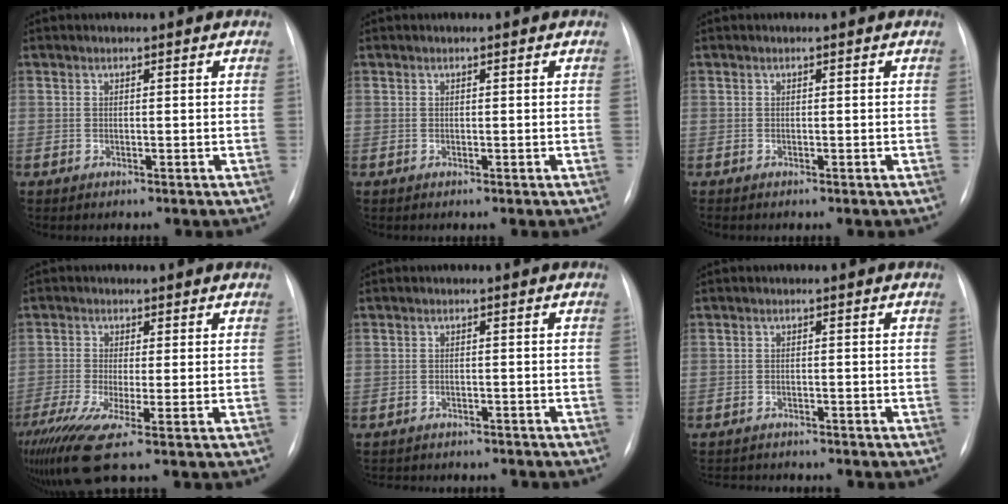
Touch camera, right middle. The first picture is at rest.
{"total": 0.0}
{"total": 0.0}
{"total": 9.9, "force": [-5.7, 1.1, 8.0], "torque": [-0.158, -0.028, -0.104]}
{"total": 7.8, "force": [-7.0, 2.6, 2.1], "torque": [-0.033, 0.004, -0.083]}
{"total": 5.0, "force": [-4.8, 0.9, 1.1], "torque": [-0.012, -0.005, -0.067]}